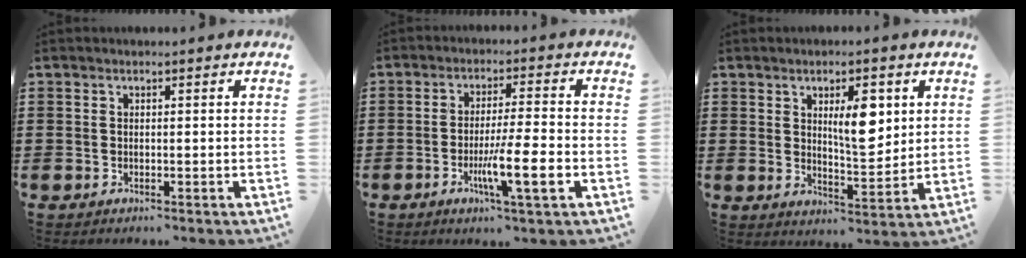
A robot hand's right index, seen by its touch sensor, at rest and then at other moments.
{"total": 8.3, "force": [-2.9, 0.6, 7.7], "torque": [-0.138, -0.013, -0.050]}
{"total": 7.5, "force": [2.5, 2.9, 6.4], "torque": [-0.093, -0.007, 0.034]}